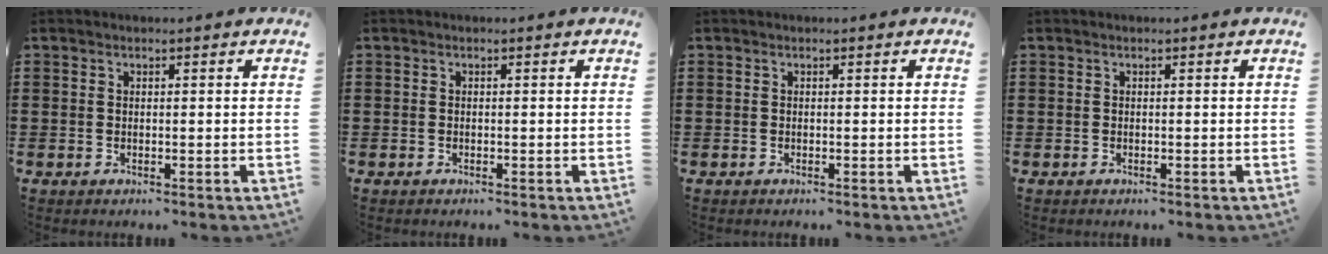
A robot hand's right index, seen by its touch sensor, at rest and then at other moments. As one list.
[{"total": 0.0}, {"total": 0.0}, {"total": 0.0}]